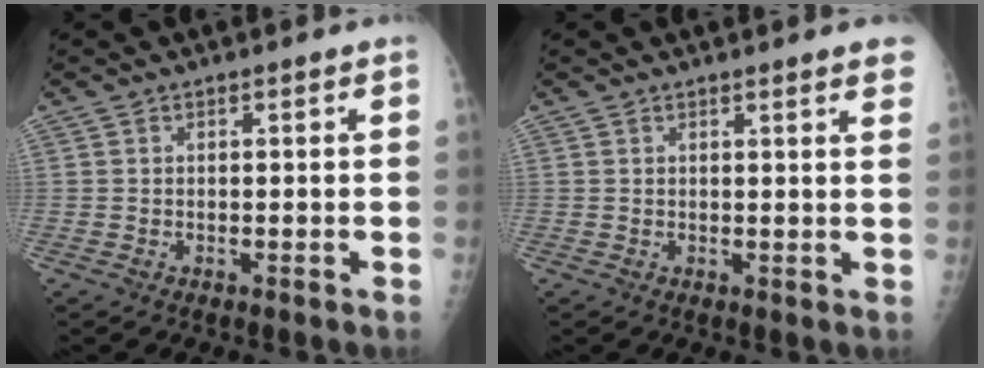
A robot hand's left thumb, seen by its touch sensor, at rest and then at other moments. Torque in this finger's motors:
{"motor_torque": [-0.39, -0.18, -0.55, -0.02, 0.07]}